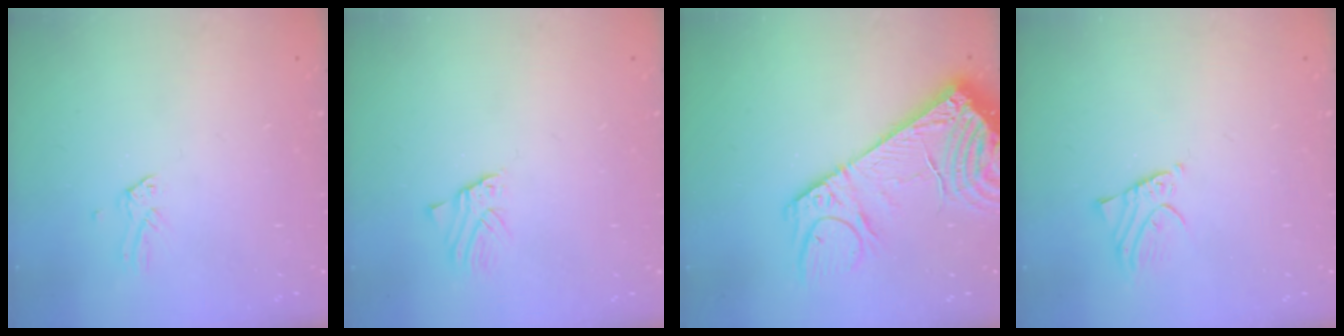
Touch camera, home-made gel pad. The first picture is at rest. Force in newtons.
{"total": 1.7, "press": 1.6, "slide": 0.2}
{"total": 21.9, "press": 21.5, "slide": 4.4}
{"total": 1.9, "press": 1.9, "slide": 0.3}